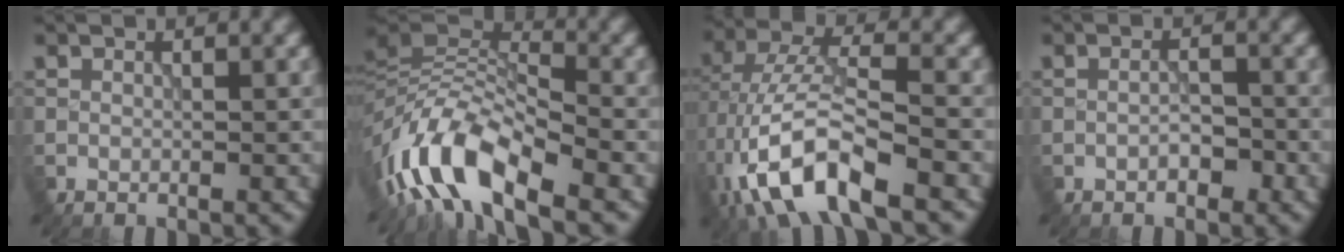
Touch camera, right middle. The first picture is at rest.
{"total": 10.2, "force": [-6.1, 3.7, 7.2], "torque": [-0.124, 0.009, -0.131]}
{"total": 9.8, "force": [-4.3, 3.6, 8.1], "torque": [-0.156, 0.017, -0.087]}
{"total": 1.7, "force": [-0.8, 0.7, 1.3], "torque": [-0.024, 0.001, -0.015]}